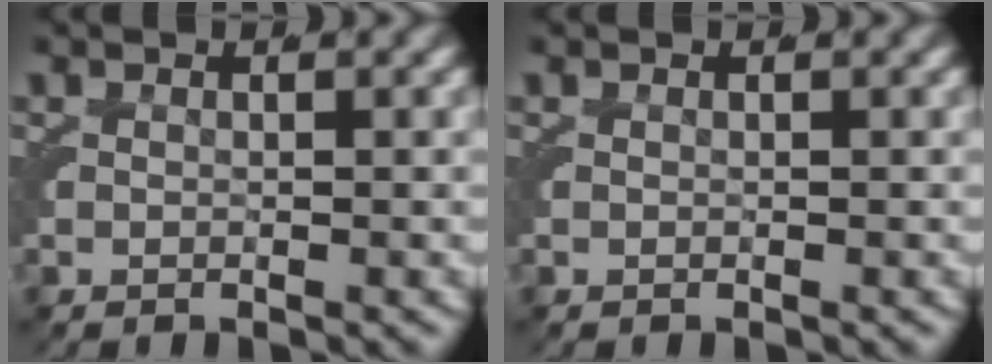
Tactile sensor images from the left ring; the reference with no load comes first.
{"total": 0.0}